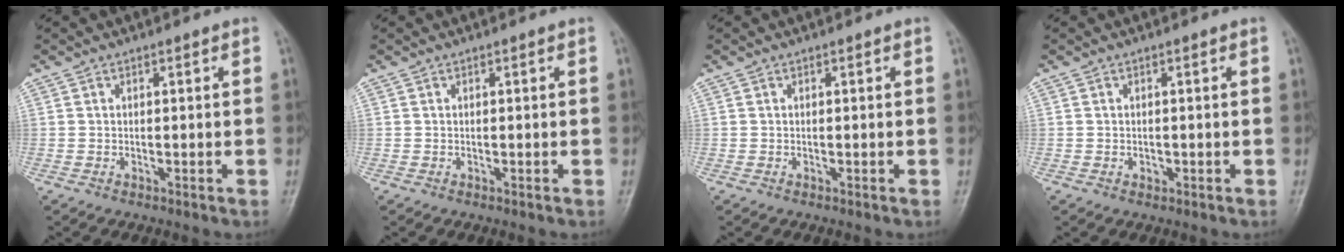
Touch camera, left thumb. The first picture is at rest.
{"total": 0.0}
{"total": 0.0}
{"total": 0.7, "force": [-0.2, 0.6, 0.4], "torque": [-0.003, 0.000, -0.002]}